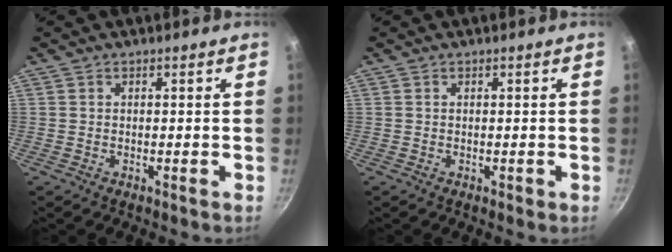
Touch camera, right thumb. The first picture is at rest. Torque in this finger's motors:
{"motor_torque": [0.13, 0.02, 0.28, -0.23, 0.00]}